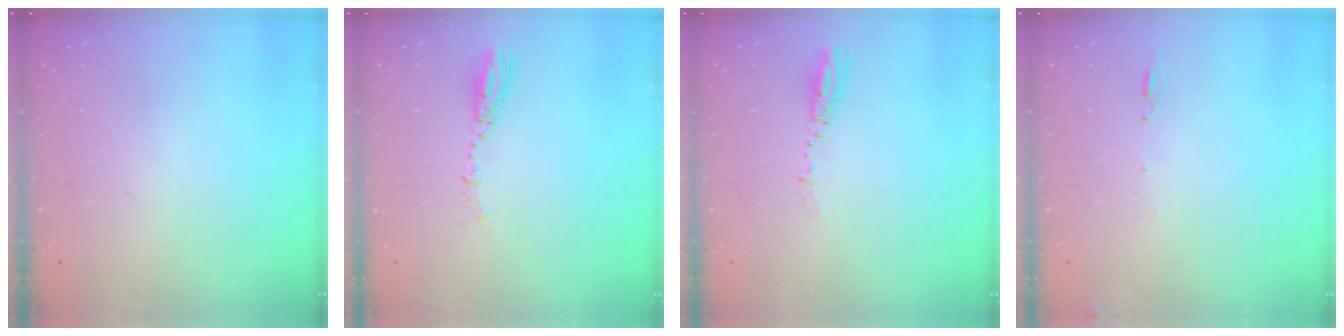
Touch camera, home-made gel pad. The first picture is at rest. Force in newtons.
{"total": 4.0, "press": 3.9, "slide": 0.2}
{"total": 3.6, "press": 3.5, "slide": 0.5}
{"total": 5.6, "press": 5.3, "slide": 1.7}